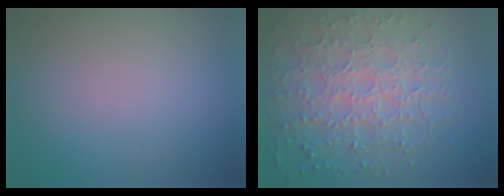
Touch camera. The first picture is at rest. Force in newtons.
{"total": 7.7, "press": 5.6, "slide": 5.4}